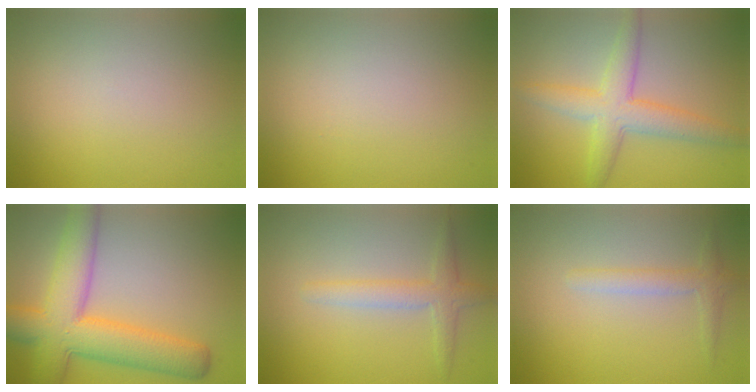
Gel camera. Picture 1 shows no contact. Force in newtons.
{"total": 0.0}
{"total": 4.9, "press": 4.9, "slide": 0.1}
{"total": 9.7, "press": 9.7, "slide": 0.5}
{"total": 2.7, "press": 2.7, "slide": 0.1}
{"total": 1.9, "press": 1.9, "slide": 0.0}